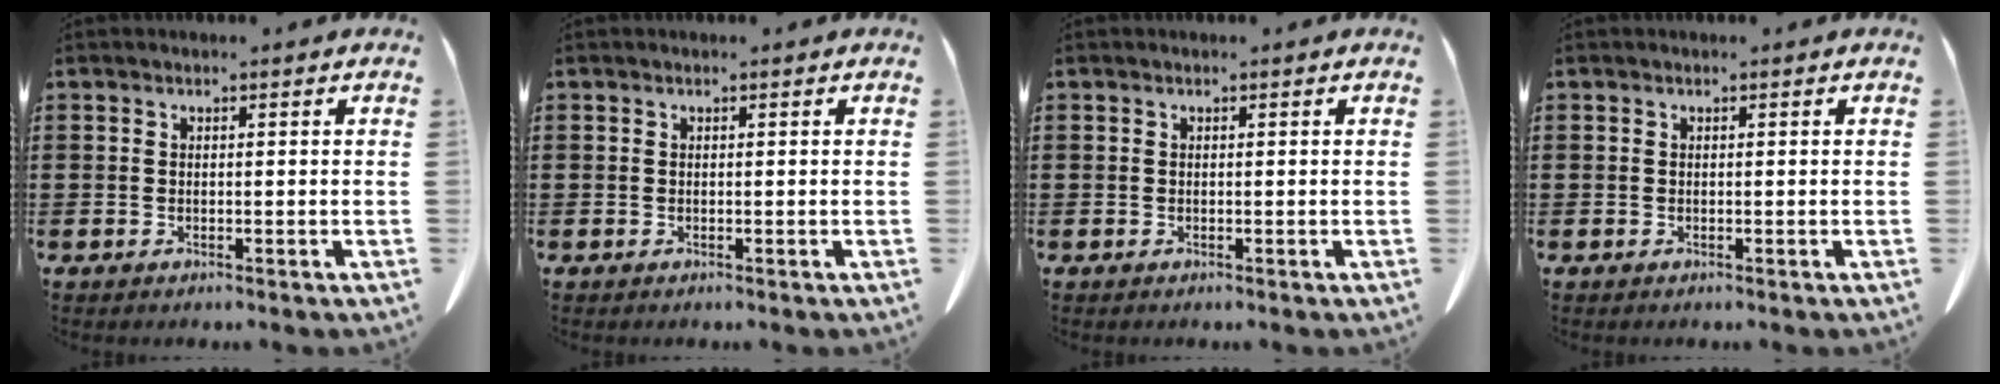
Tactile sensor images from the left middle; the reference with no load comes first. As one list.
[{"total": 0.0}, {"total": 0.0}, {"total": 0.0}]